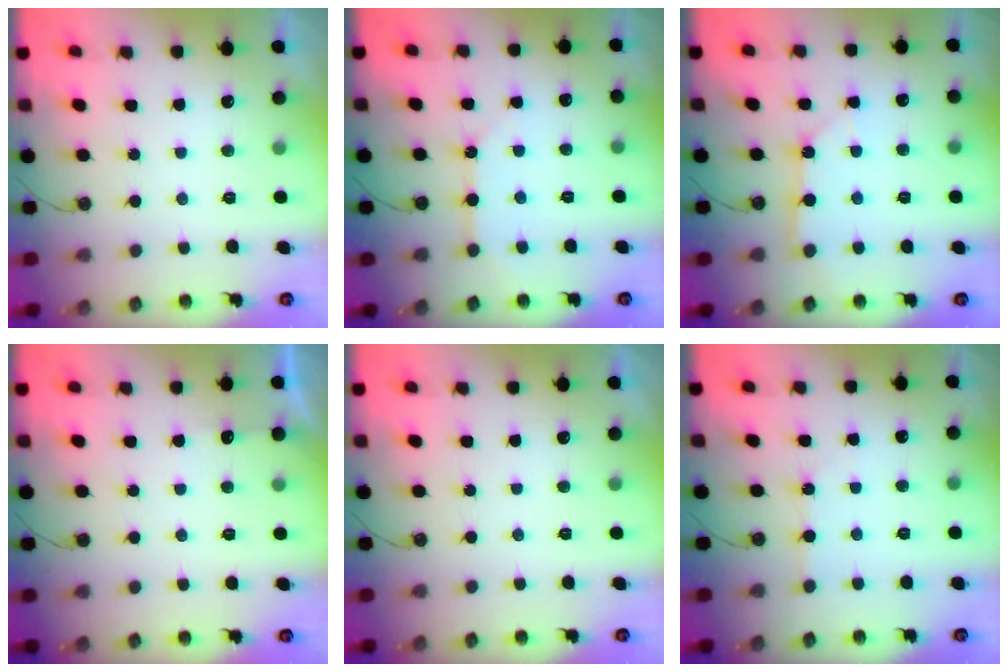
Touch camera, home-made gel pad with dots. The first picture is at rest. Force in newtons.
{"total": 5.6, "press": 5.6, "slide": 0.5}
{"total": 5.8, "press": 5.8, "slide": 0.5}
{"total": 2.7, "press": 2.7, "slide": 0.3}
{"total": 0.0}
{"total": 2.5, "press": 2.5, "slide": 0.4}